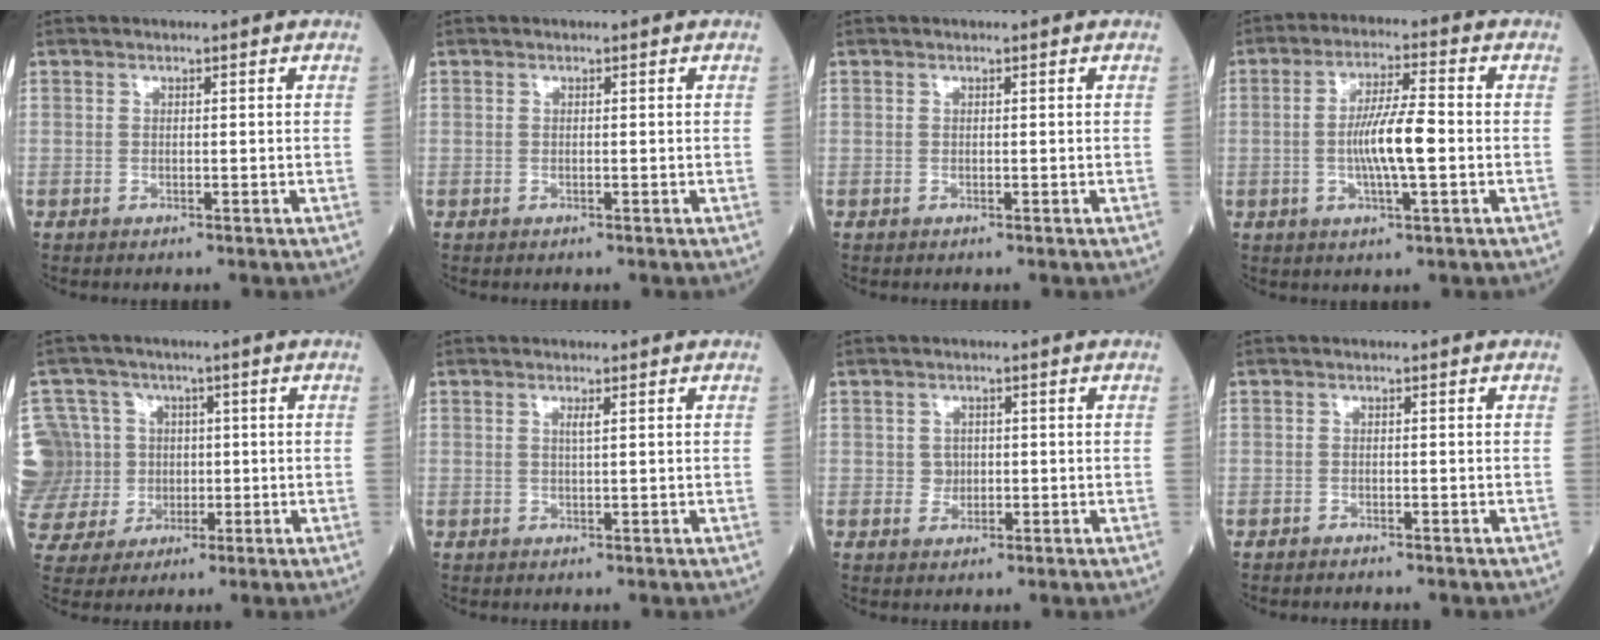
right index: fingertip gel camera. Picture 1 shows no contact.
{"total": 0.0}
{"total": 0.0}
{"total": 8.0, "force": [-1.0, 0.8, 7.9], "torque": [-0.150, 0.001, -0.022]}
{"total": 15.7, "force": [0.4, 14.5, 6.1], "torque": [-0.201, 0.043, 0.033]}
{"total": 0.9, "force": [0.4, -0.1, 0.8], "torque": [-0.019, -0.001, 0.007]}
{"total": 1.5, "force": [0.0, 1.3, 0.7], "torque": [-0.009, 0.002, 0.002]}
{"total": 1.0, "force": [-1.0, 0.0, 0.1], "torque": [-0.006, -0.003, -0.016]}